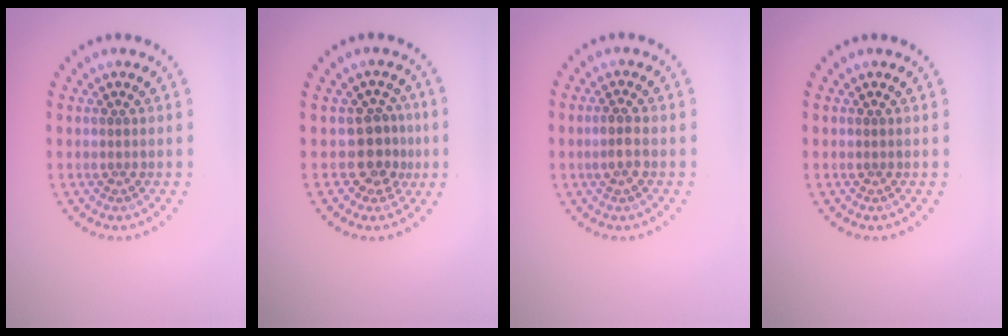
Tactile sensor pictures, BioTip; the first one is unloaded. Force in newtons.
{"total": 2.9, "press": 2.4, "slide": 1.6}
{"total": 1.7, "press": 1.6, "slide": 0.5}
{"total": 0.0}